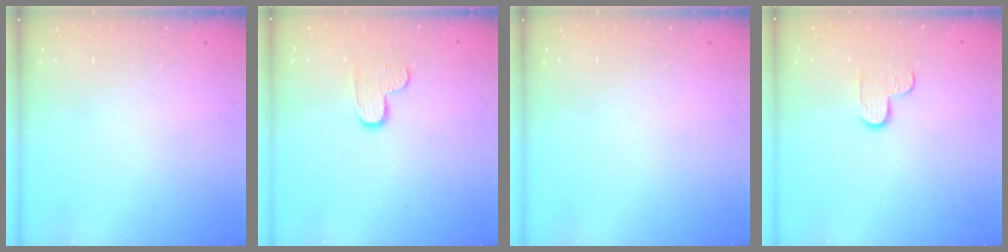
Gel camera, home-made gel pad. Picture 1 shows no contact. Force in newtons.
{"total": 8.3, "press": 8.3, "slide": 0.6}
{"total": 0.0}
{"total": 5.3, "press": 5.3, "slide": 0.3}